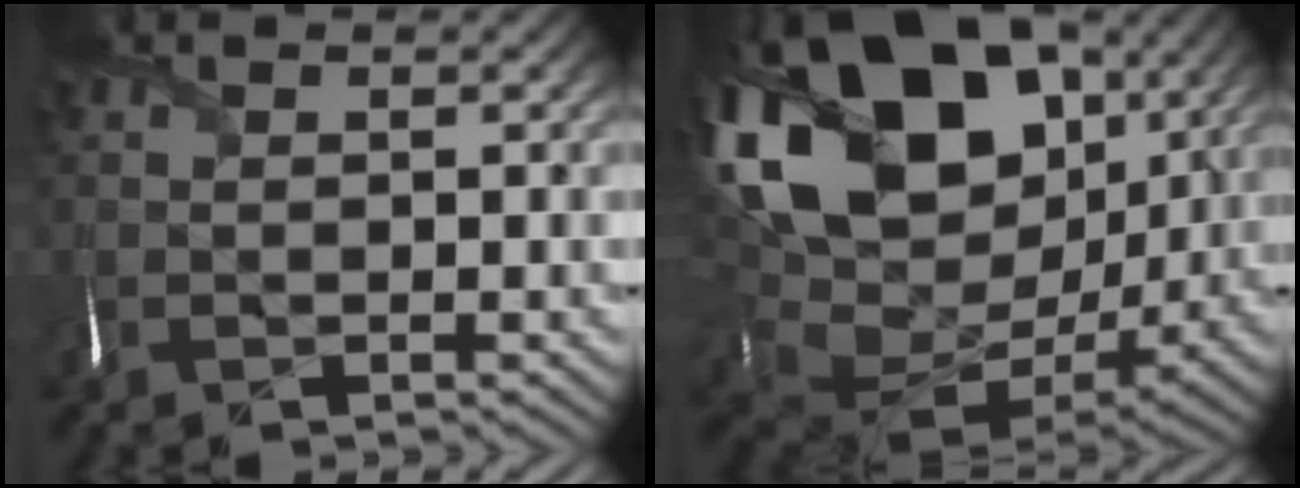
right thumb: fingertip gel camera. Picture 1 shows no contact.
{"total": 23.0, "force": [6.9, 15.8, 15.1], "torque": [-0.336, 0.013, 0.149]}